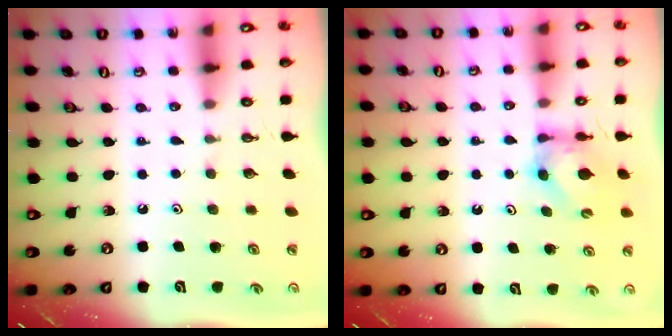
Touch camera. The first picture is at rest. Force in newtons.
{"total": 6.2, "press": 6.2, "slide": 0.4}